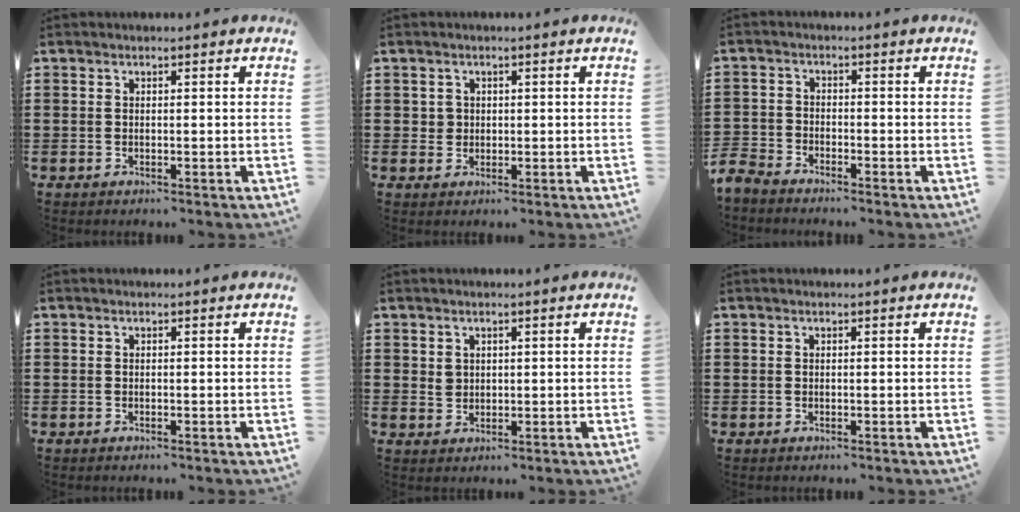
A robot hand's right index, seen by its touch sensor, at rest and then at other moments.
{"total": 1.5, "force": [0.4, 1.4, 0.3], "torque": [-0.011, 0.007, 0.008]}
{"total": 3.2, "force": [-3.2, 0.6, -0.1], "torque": [-0.027, -0.008, -0.076]}
{"total": 0.0}
{"total": 1.6, "force": [0.8, 1.3, 0.5], "torque": [-0.013, 0.005, 0.016]}
{"total": 0.0}